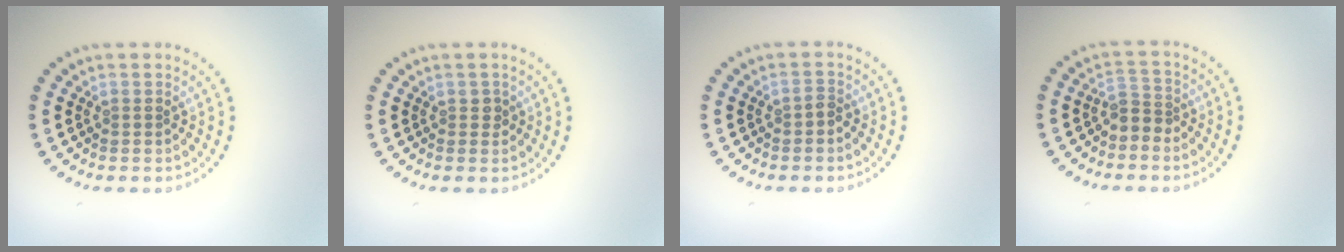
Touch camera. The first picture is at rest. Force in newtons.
{"total": 0.8, "press": 0.8, "slide": 0.2}
{"total": 0.9, "press": 0.8, "slide": 0.4}
{"total": 2.1, "press": 1.7, "slide": 1.2}